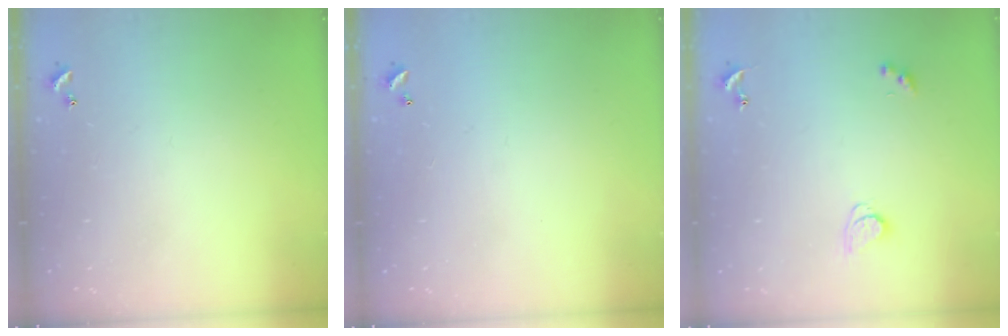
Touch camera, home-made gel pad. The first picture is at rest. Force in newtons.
{"total": 3.0, "press": 3.0, "slide": 0.1}
{"total": 2.8, "press": 2.8, "slide": 0.6}